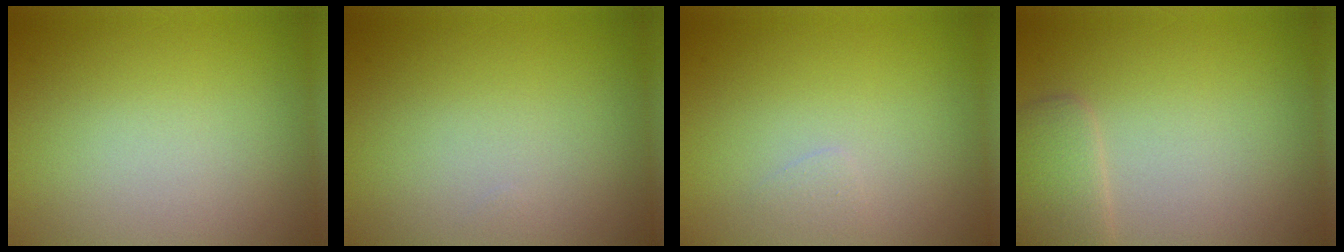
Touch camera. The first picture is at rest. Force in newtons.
{"total": 0.0}
{"total": 0.6, "press": 0.6, "slide": 0.1}
{"total": 2.1, "press": 2.1, "slide": 0.1}